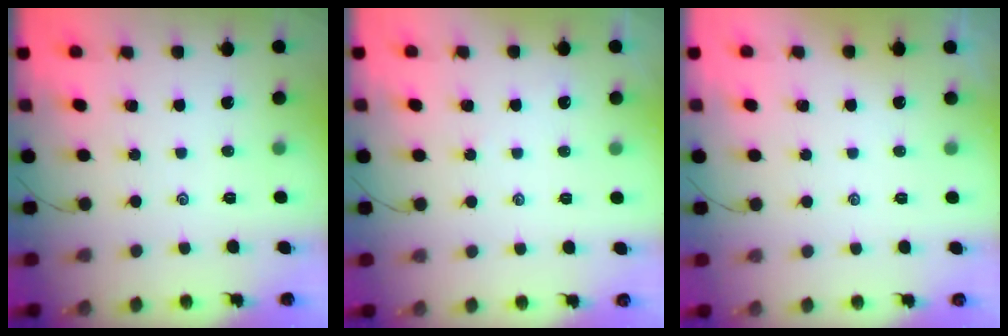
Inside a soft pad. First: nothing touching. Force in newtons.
{"total": 1.7, "press": 1.6, "slide": 0.4}
{"total": 1.2, "press": 1.2, "slide": 0.3}